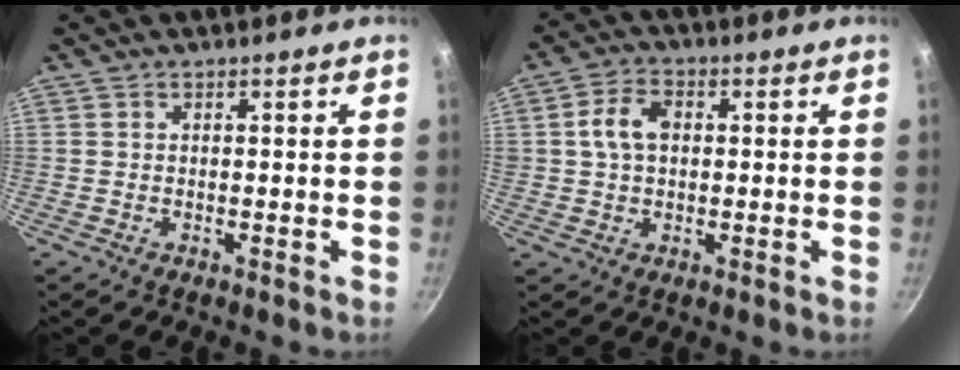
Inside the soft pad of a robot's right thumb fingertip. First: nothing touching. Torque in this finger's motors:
{"motor_torque": [-0.21, 0.36, 0.36, 0.64, 0.03]}